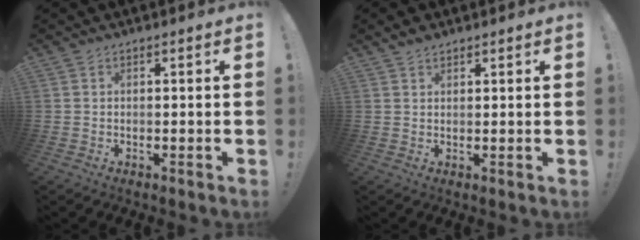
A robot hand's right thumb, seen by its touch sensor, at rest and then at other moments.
{"total": 1.9, "force": [1.5, 0.8, 0.7], "torque": [-0.006, -0.009, 0.027]}